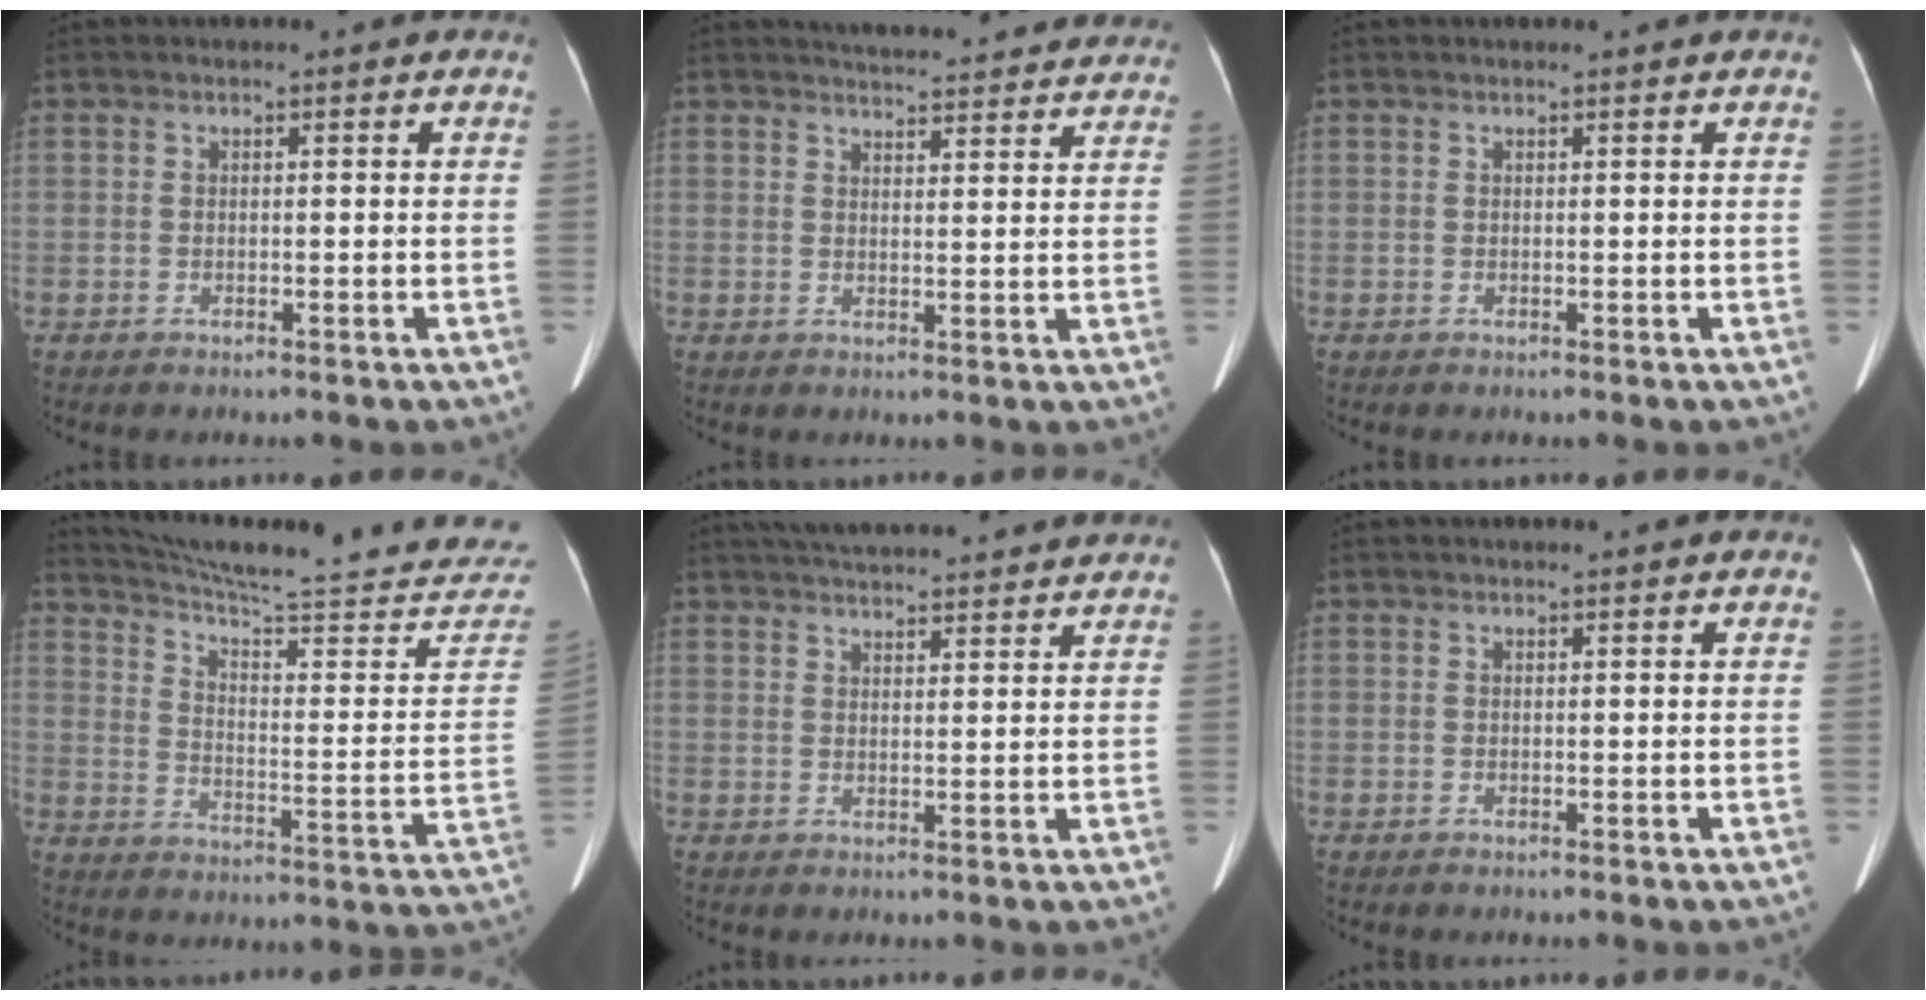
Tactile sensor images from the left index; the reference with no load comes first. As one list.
[{"total": 16.3, "force": [15.5, 2.9, 4.1], "torque": [-0.041, -0.001, 0.177]}, {"total": 1.4, "force": [1.4, 0.1, 0.5], "torque": [-0.010, 0.015, 0.017]}, {"total": 31.4, "force": [29.2, 1.4, 11.5], "torque": [-0.175, -0.123, 0.366]}, {"total": 16.2, "force": [14.8, 2.2, 6.1], "torque": [-0.098, 0.042, 0.206]}, {"total": 2.1, "force": [1.9, 0.2, 0.7], "torque": [-0.011, 0.018, 0.022]}]